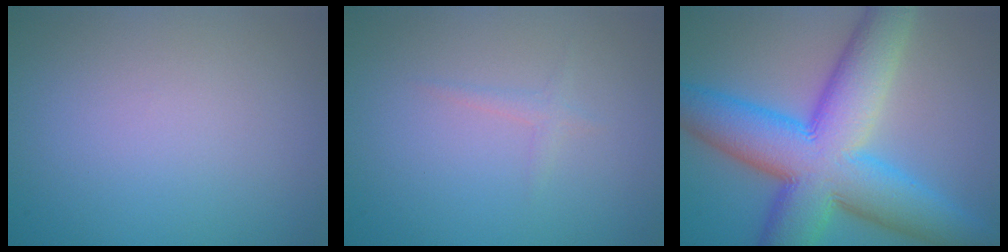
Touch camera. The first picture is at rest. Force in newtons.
{"total": 0.8, "press": 0.8, "slide": 0.1}
{"total": 13.6, "press": 13.6, "slide": 0.1}